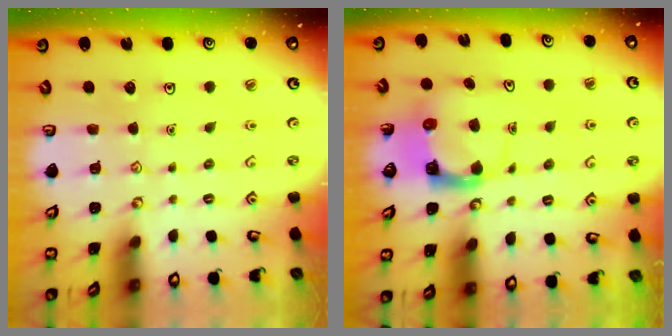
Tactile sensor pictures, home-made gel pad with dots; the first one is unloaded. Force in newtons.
{"total": 4.4, "press": 4.4, "slide": 0.3}